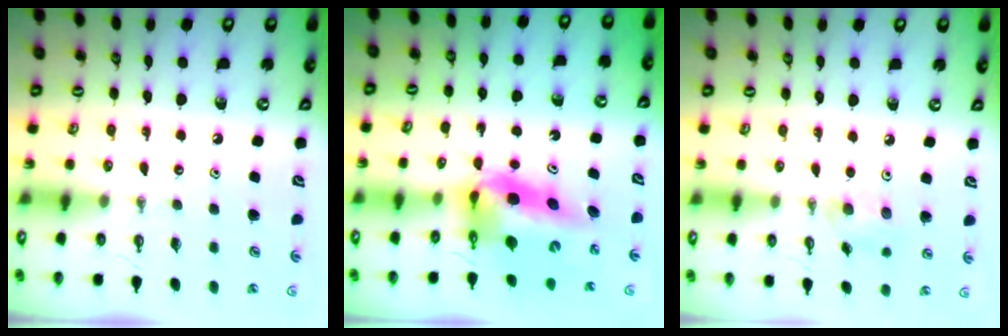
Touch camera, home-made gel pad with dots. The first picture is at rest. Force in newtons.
{"total": 11.2, "press": 10.9, "slide": 2.6}
{"total": 5.3, "press": 5.1, "slide": 1.3}